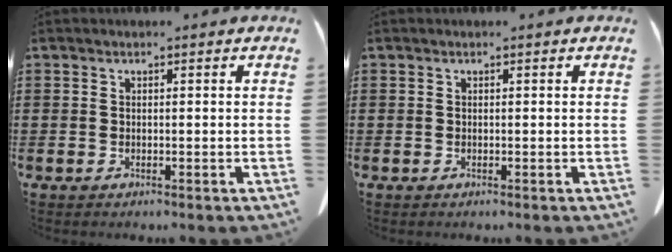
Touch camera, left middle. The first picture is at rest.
{"total": 0.0}